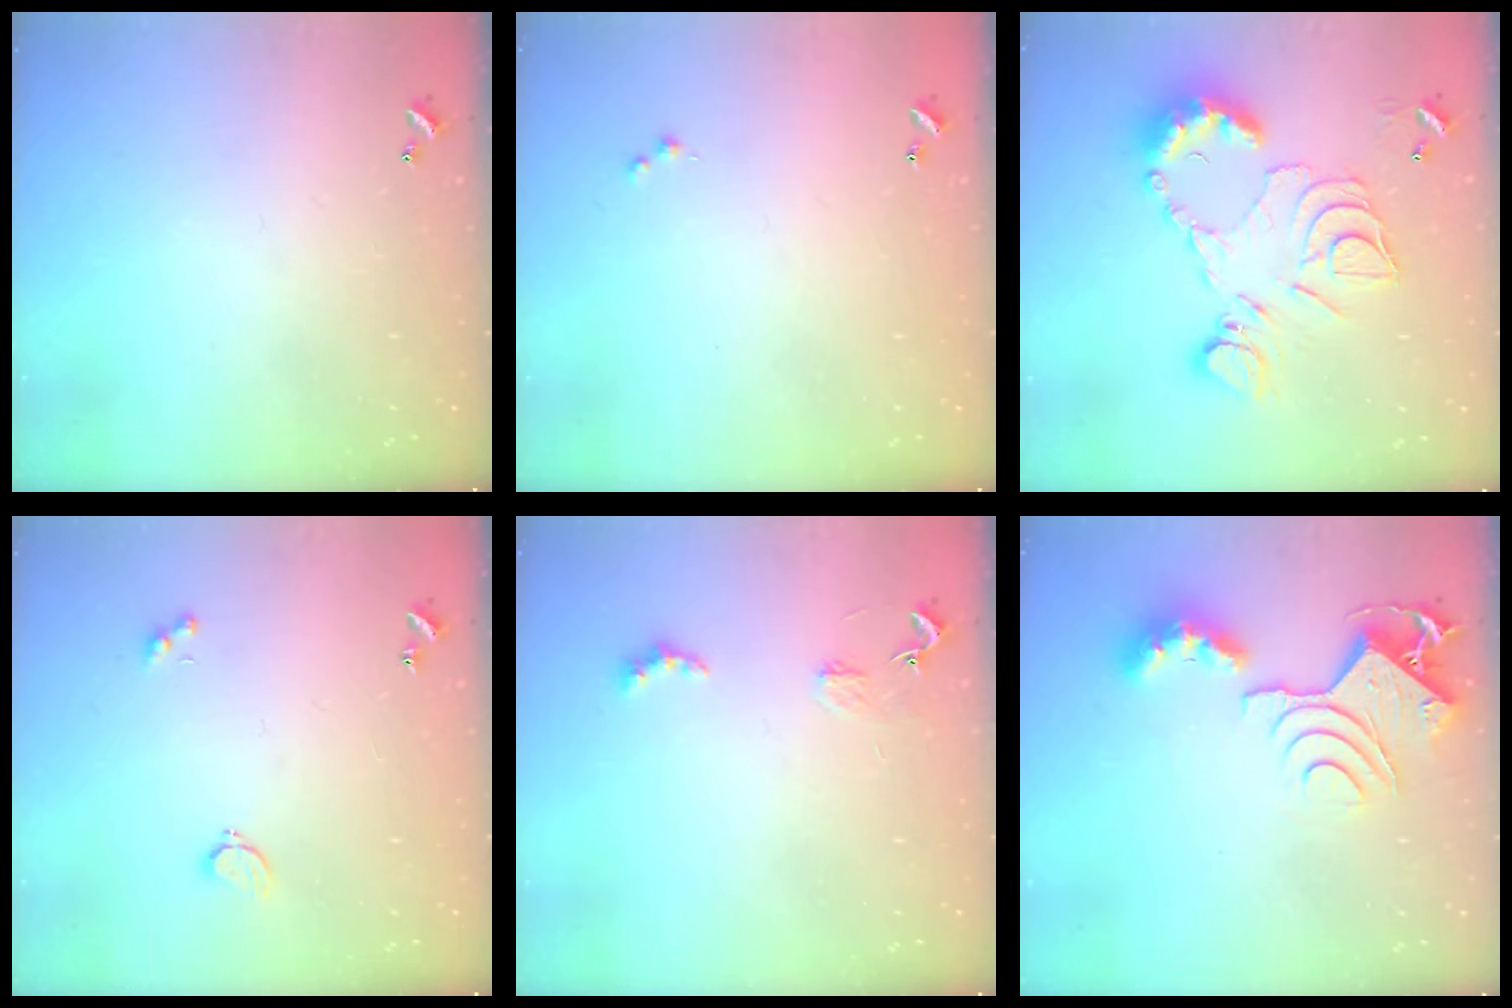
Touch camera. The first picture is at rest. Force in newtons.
{"total": 0.0}
{"total": 15.7, "press": 15.7, "slide": 0.8}
{"total": 0.8, "press": 0.7, "slide": 0.4}
{"total": 2.8, "press": 2.7, "slide": 0.5}
{"total": 11.8, "press": 11.7, "slide": 1.6}